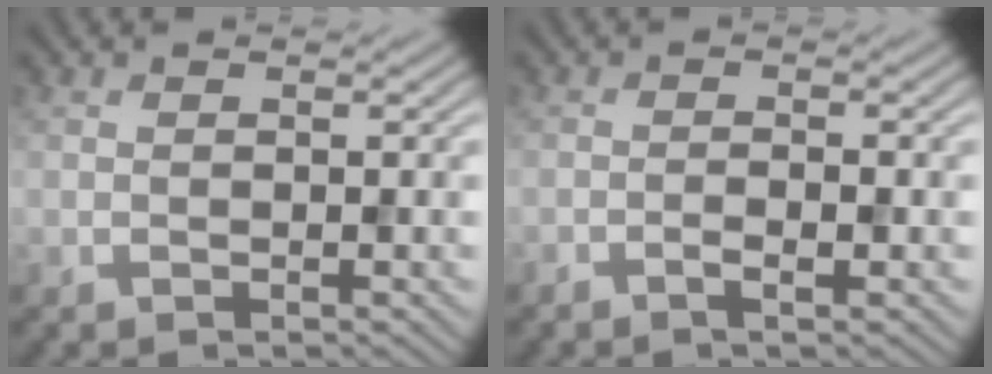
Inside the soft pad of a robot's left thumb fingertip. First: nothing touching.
{"total": 1.6, "force": [-0.9, 0.4, 1.2], "torque": [-0.023, 0.001, -0.018]}